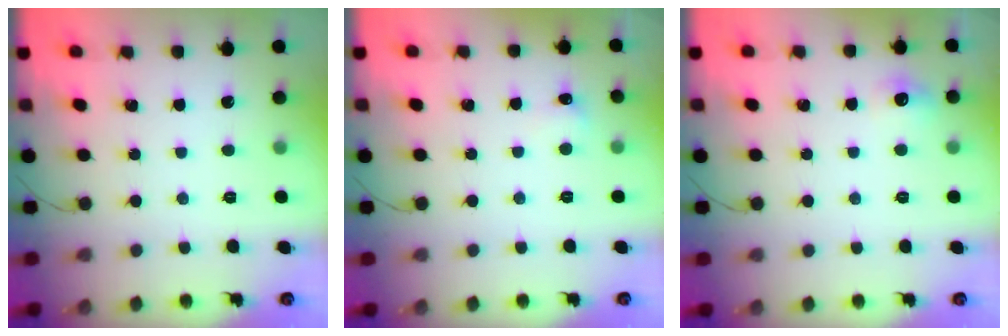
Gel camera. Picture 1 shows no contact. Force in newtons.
{"total": 4.4, "press": 4.2, "slide": 1.2}
{"total": 5.1, "press": 4.9, "slide": 1.2}